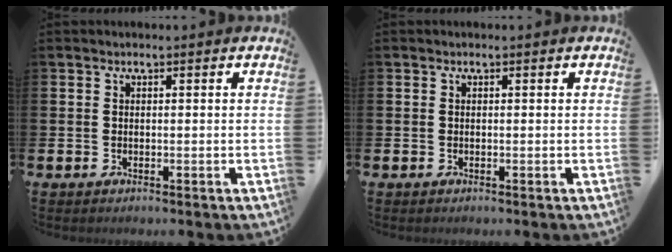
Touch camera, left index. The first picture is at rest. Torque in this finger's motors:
{"motor_torque": [0.00, 0.00, 0.02, 0.01]}